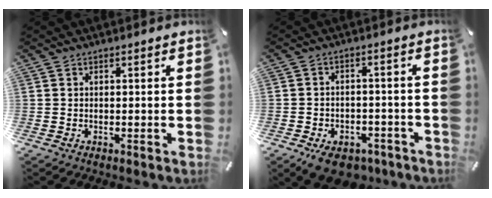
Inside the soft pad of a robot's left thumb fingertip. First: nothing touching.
{"total": 6.4, "force": [-4.2, 3.9, 2.8], "torque": [-0.049, 0.025, -0.074]}